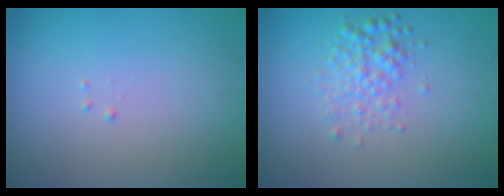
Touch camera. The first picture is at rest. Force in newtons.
{"total": 2.3, "press": 2.3, "slide": 0.1}